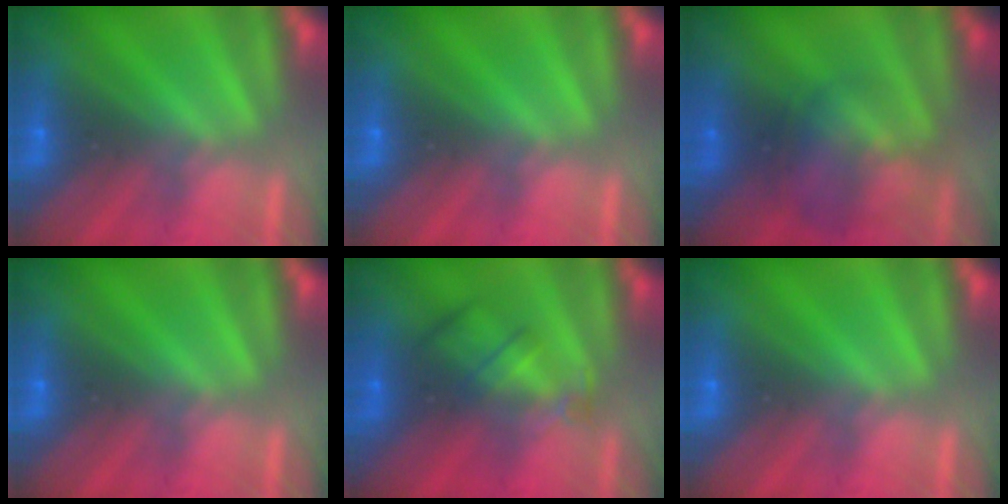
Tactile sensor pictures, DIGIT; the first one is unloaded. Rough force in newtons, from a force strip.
{"total": 0.0}
{"total": 2.3}
{"total": 0.0}
{"total": 2.4}
{"total": 0.0}